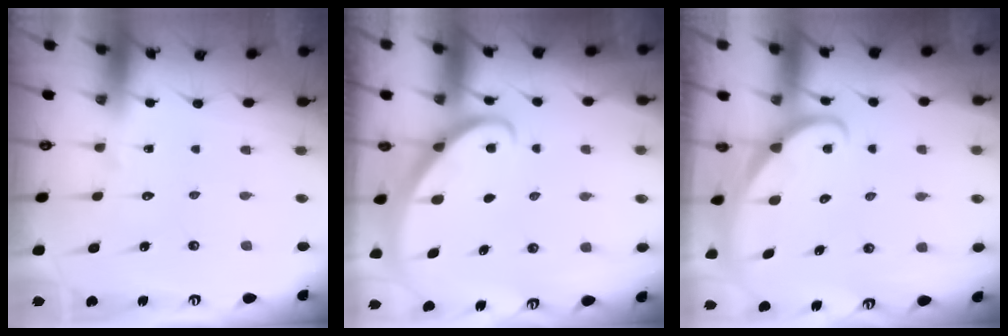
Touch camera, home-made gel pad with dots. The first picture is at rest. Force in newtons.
{"total": 3.0, "press": 3.0, "slide": 0.2}
{"total": 2.0, "press": 2.0, "slide": 0.0}